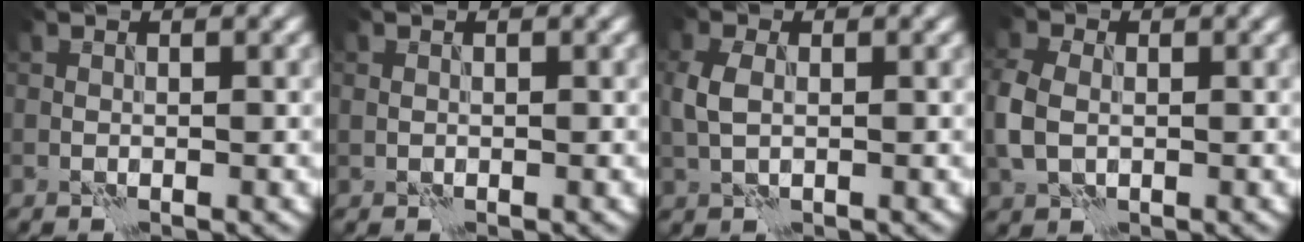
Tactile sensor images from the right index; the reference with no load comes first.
{"total": 0.5, "force": [0.1, 0.5, 0.2], "torque": [-0.002, 0.001, 0.002]}
{"total": 2.6, "force": [0.1, 1.7, 2.0], "torque": [-0.052, 0.005, 0.000]}
{"total": 4.5, "force": [-0.4, 3.4, 2.9], "torque": [-0.083, 0.001, -0.014]}